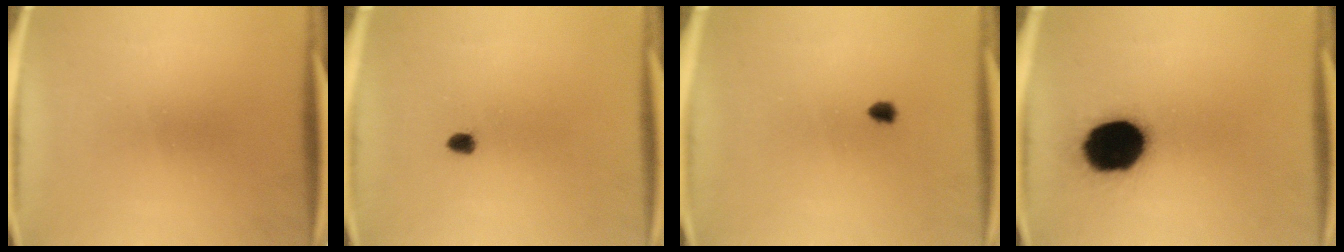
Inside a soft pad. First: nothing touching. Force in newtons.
{"total": 1.5}
{"total": 1.1}
{"total": 19.4}